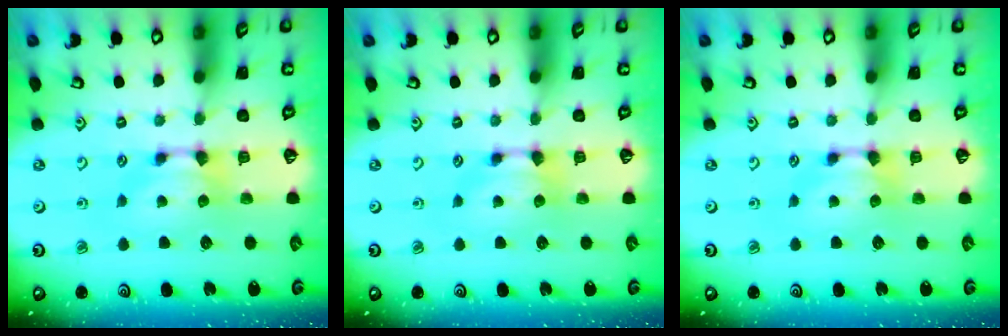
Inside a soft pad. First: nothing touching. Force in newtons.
{"total": 0.0}
{"total": 0.0}